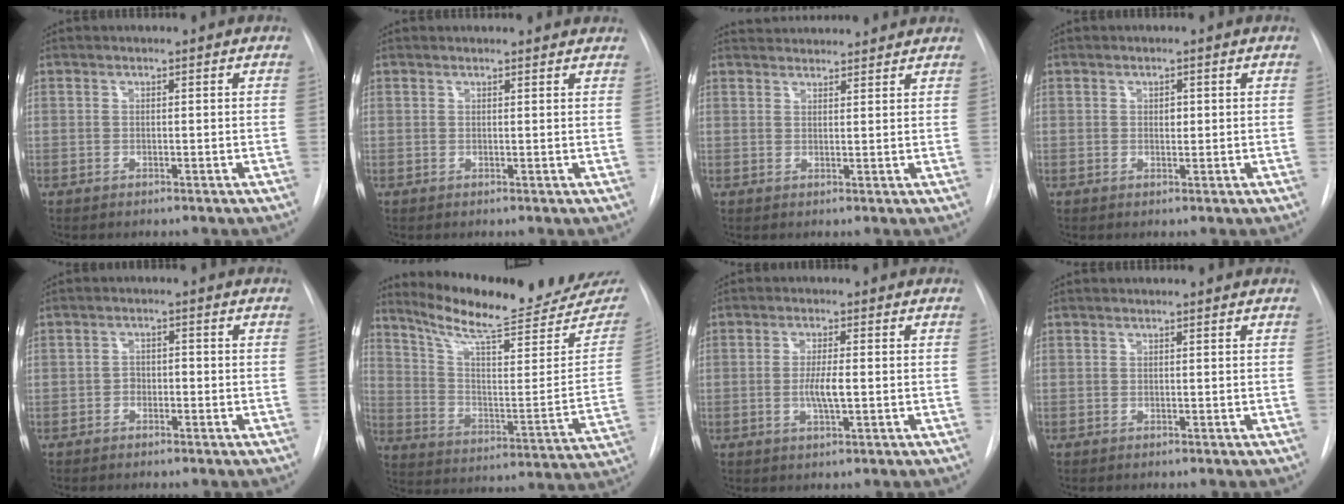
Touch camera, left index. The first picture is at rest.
{"total": 4.1, "force": [3.9, 0.8, 0.6], "torque": [-0.005, 0.008, 0.033]}
{"total": 7.6, "force": [7.4, 1.2, 1.5], "torque": [-0.022, 0.028, 0.097]}
{"total": 1.1, "force": [-0.2, 0.7, 0.8], "torque": [-0.009, -0.003, -0.002]}
{"total": 1.7, "force": [-1.2, 1.1, 0.7], "torque": [-0.003, 0.004, -0.019]}
{"total": 23.4, "force": [20.5, 3.6, 10.7], "torque": [-0.167, -0.065, 0.286]}
{"total": 3.6, "force": [-0.8, 0.4, 3.5], "torque": [-0.069, -0.008, -0.013]}
{"total": 0.6, "force": [0.6, 0.0, 0.0], "torque": [-0.006, 0.007, 0.008]}